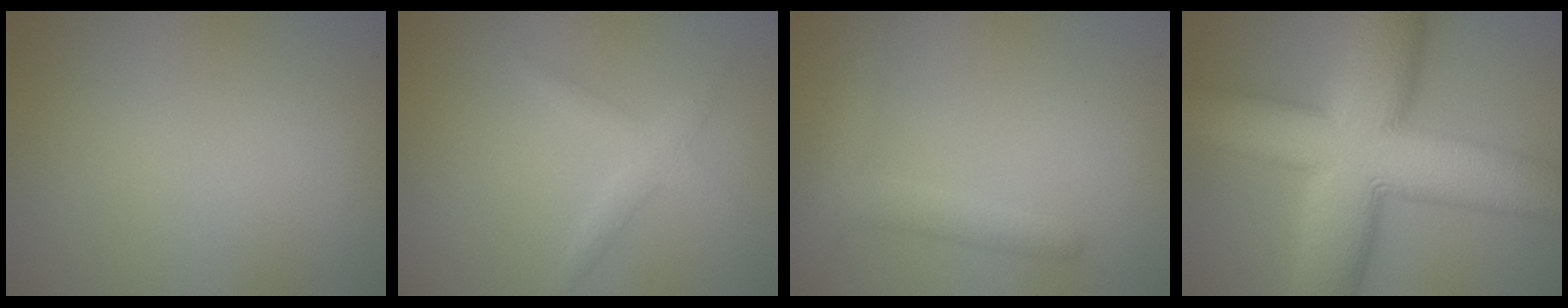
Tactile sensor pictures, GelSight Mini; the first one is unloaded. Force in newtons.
{"total": 1.9, "press": 1.9, "slide": 0.0}
{"total": 3.0, "press": 3.0, "slide": 0.1}
{"total": 15.7, "press": 15.7, "slide": 0.5}